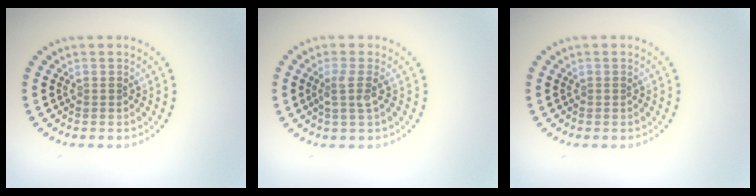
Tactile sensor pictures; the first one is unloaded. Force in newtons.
{"total": 1.8, "press": 1.3, "slide": 1.2}
{"total": 0.0}